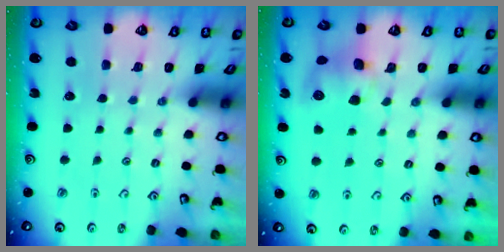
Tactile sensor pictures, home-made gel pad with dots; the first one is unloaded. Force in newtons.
{"total": 9.2, "press": 9.2, "slide": 0.9}